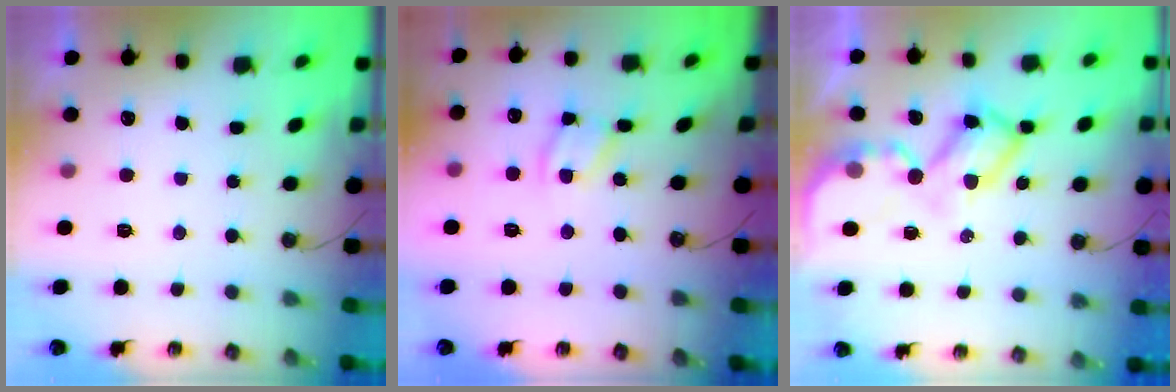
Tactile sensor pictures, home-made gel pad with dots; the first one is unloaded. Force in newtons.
{"total": 8.2, "press": 8.2, "slide": 0.7}
{"total": 11.0, "press": 10.9, "slide": 1.0}